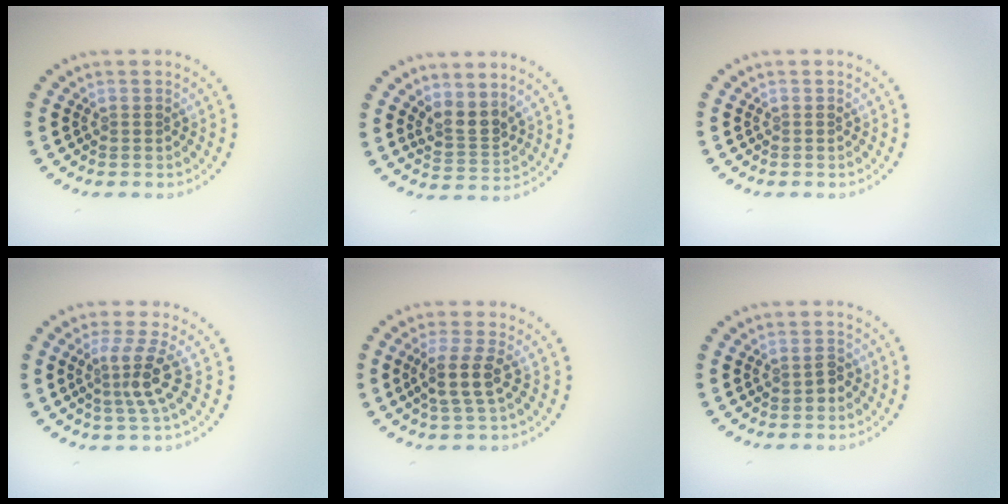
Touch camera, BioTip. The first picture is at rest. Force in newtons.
{"total": 2.6, "press": 2.0, "slide": 1.7}
{"total": 0.0}
{"total": 3.2, "press": 2.3, "slide": 2.2}
{"total": 2.8, "press": 2.3, "slide": 1.6}
{"total": 1.2, "press": 1.2, "slide": 0.2}